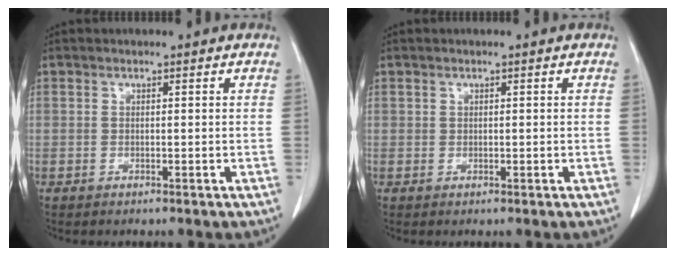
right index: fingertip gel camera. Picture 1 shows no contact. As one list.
[{"total": 0.5, "force": [0.3, 0.4, 0.1], "torque": [0.008, 0.001, 0.002]}]